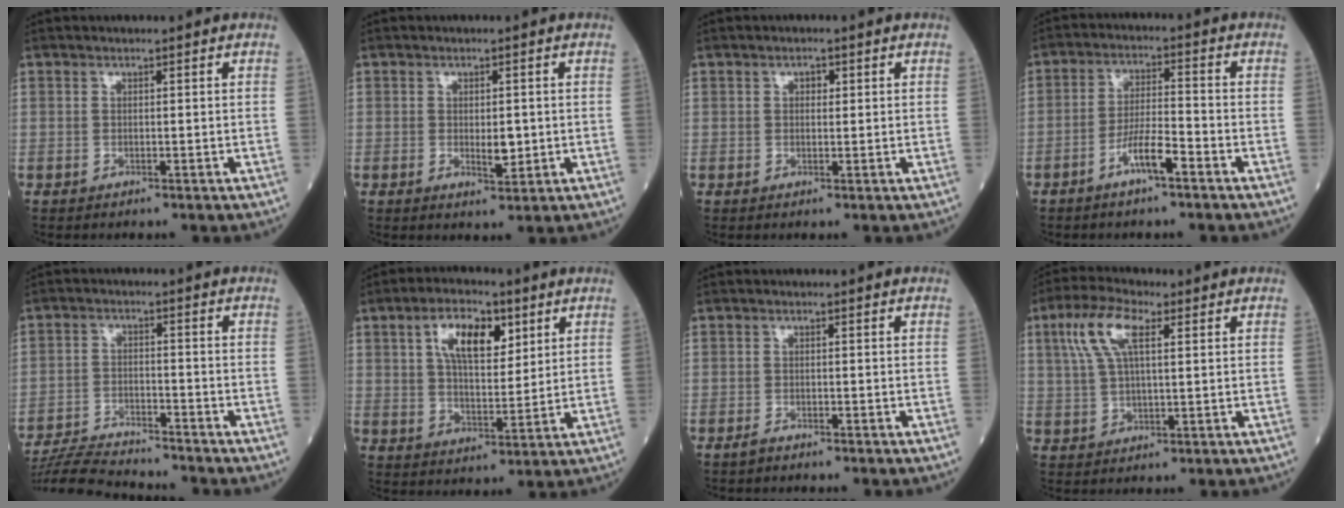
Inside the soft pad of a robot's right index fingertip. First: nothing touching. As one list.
[{"total": 3.1, "force": [-0.2, 1.2, 2.8], "torque": [-0.045, -0.004, -0.001]}, {"total": 1.3, "force": [0.5, 0.8, 0.9], "torque": [-0.013, 0.002, 0.007]}, {"total": 5.8, "force": [-3.4, 0.7, 4.7], "torque": [-0.089, 0.003, -0.064]}, {"total": 10.1, "force": [-9.8, 0.4, 2.6], "torque": [-0.045, -0.009, -0.172]}, {"total": 9.5, "force": [4.1, 4.1, 7.5], "torque": [-0.135, 0.013, 0.075]}, {"total": 1.3, "force": [-1.1, 0.2, 0.5], "torque": [-0.017, -0.002, -0.019]}, {"total": 8.0, "force": [3.1, 2.5, 7.0], "torque": [-0.155, 0.021, 0.062]}]